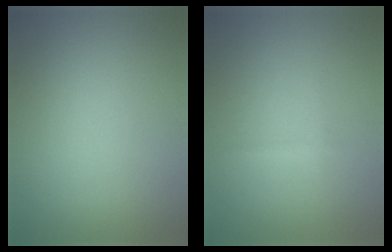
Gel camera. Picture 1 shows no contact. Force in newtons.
{"total": 0.6, "press": 0.6, "slide": 0.0}